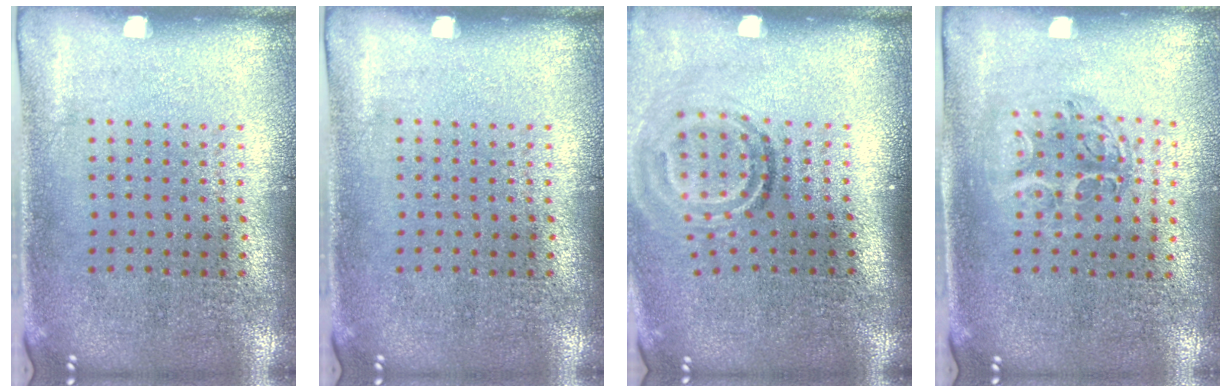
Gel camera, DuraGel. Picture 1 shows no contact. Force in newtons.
{"total": 0.0}
{"total": 1.9, "press": 1.3, "slide": 1.4}
{"total": 1.2, "press": 1.1, "slide": 0.4}